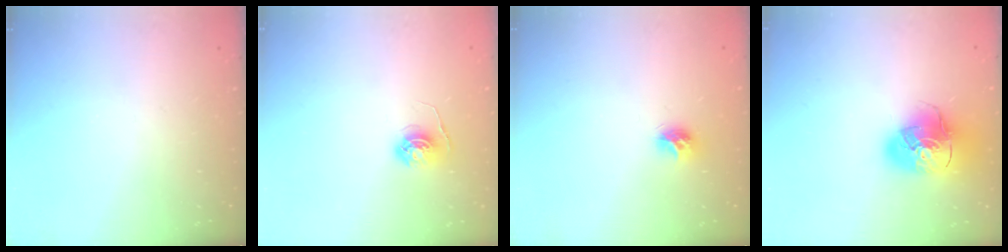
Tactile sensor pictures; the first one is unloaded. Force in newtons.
{"total": 5.6, "press": 5.5, "slide": 0.6}
{"total": 7.5, "press": 7.5, "slide": 0.1}
{"total": 17.4, "press": 17.2, "slide": 2.7}